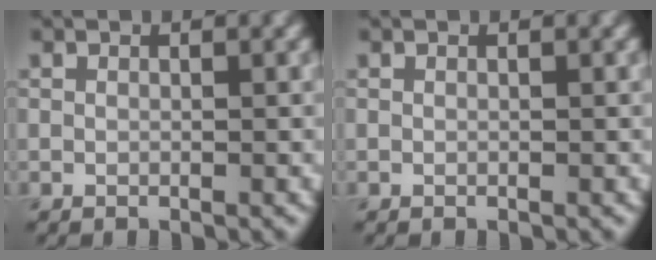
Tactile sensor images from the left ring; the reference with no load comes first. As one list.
[{"total": 0.0}]